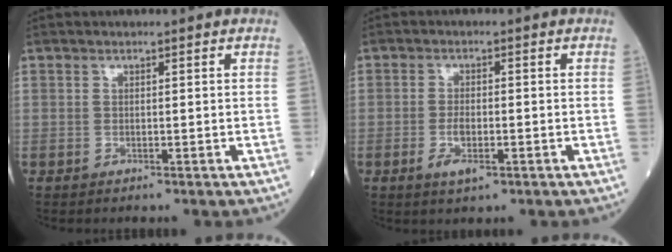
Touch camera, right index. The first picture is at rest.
{"total": 3.6, "force": [-1.4, 1.1, 3.1], "torque": [-0.062, -0.002, -0.023]}